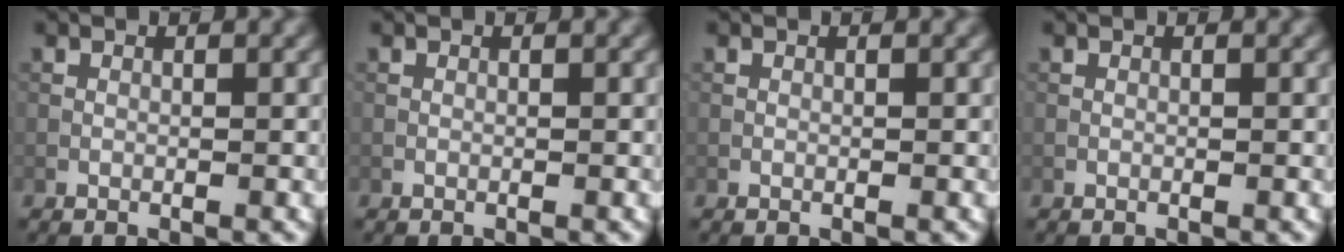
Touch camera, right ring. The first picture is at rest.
{"total": 0.0}
{"total": 0.0}
{"total": 0.0}